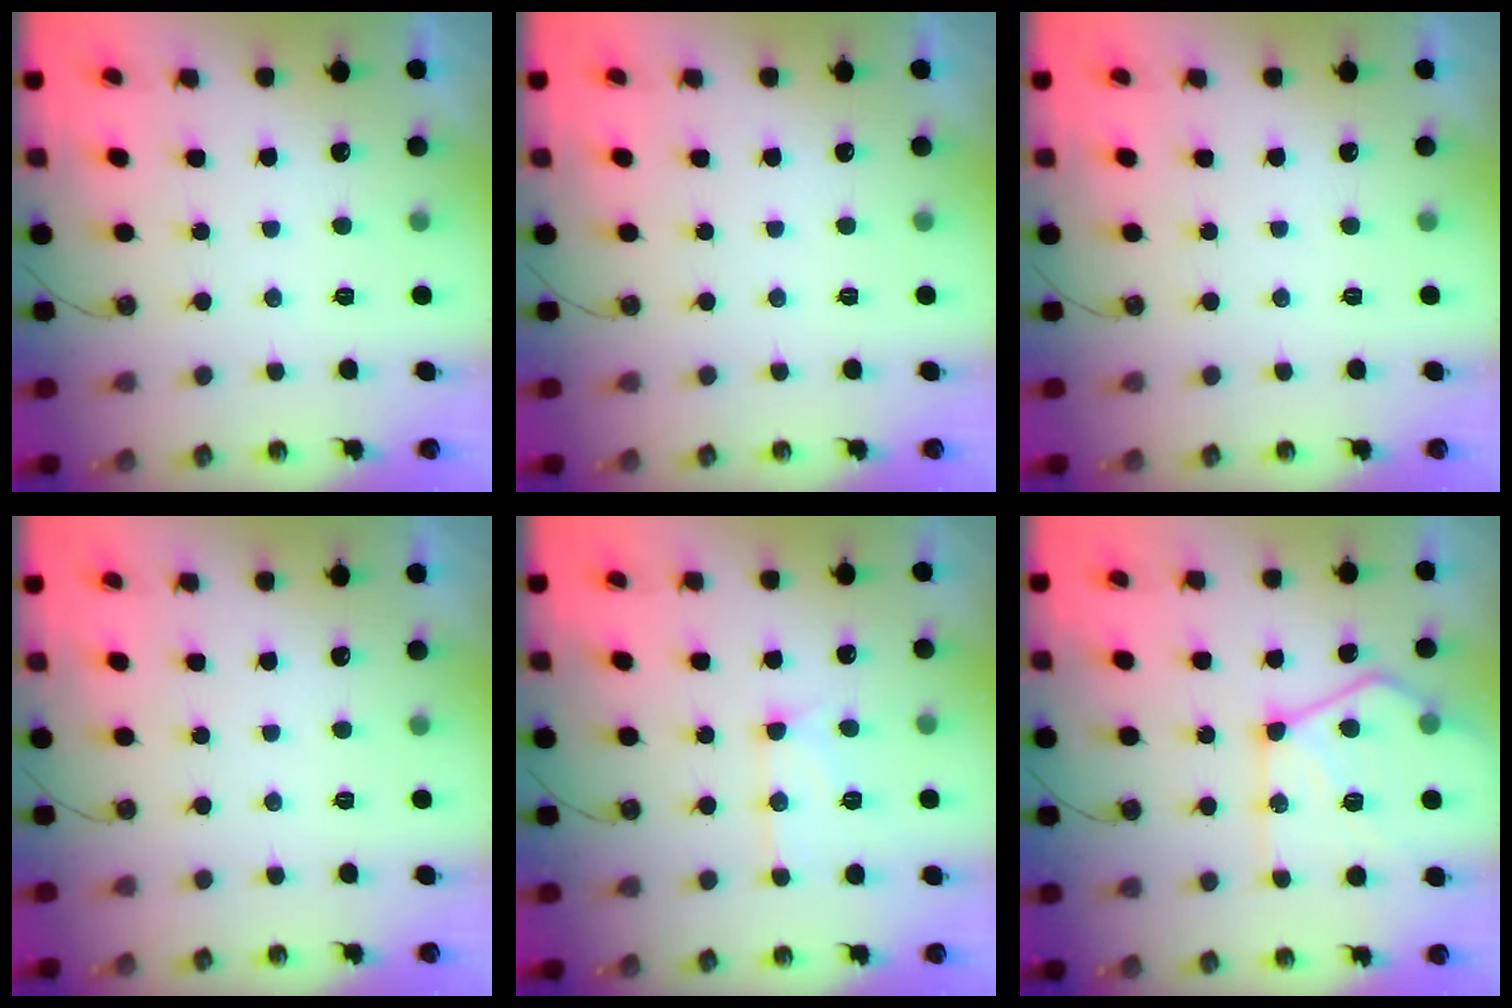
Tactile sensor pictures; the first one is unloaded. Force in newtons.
{"total": 0.0}
{"total": 0.0}
{"total": 0.0}
{"total": 12.8, "press": 12.8, "slide": 0.8}
{"total": 18.3, "press": 18.2, "slide": 2.0}